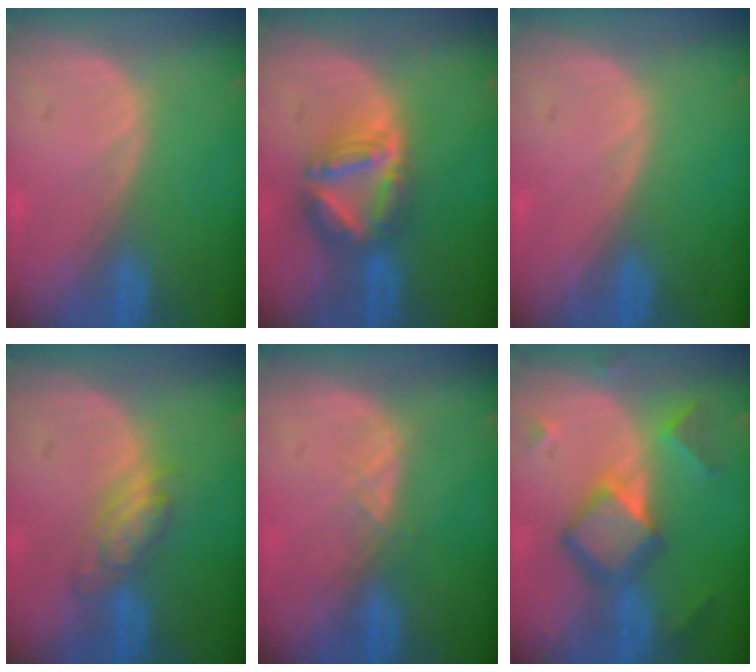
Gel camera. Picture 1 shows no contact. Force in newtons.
{"total": 8.0, "press": 6.9, "slide": 4.0}
{"total": 0.0}
{"total": 5.4, "press": 4.7, "slide": 2.7}
{"total": 2.0, "press": 1.9, "slide": 0.7}
{"total": 7.7, "press": 7.7, "slide": 0.4}